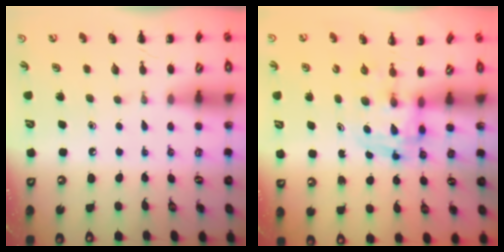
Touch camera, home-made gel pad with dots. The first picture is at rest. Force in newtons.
{"total": 3.5, "press": 3.5, "slide": 0.6}